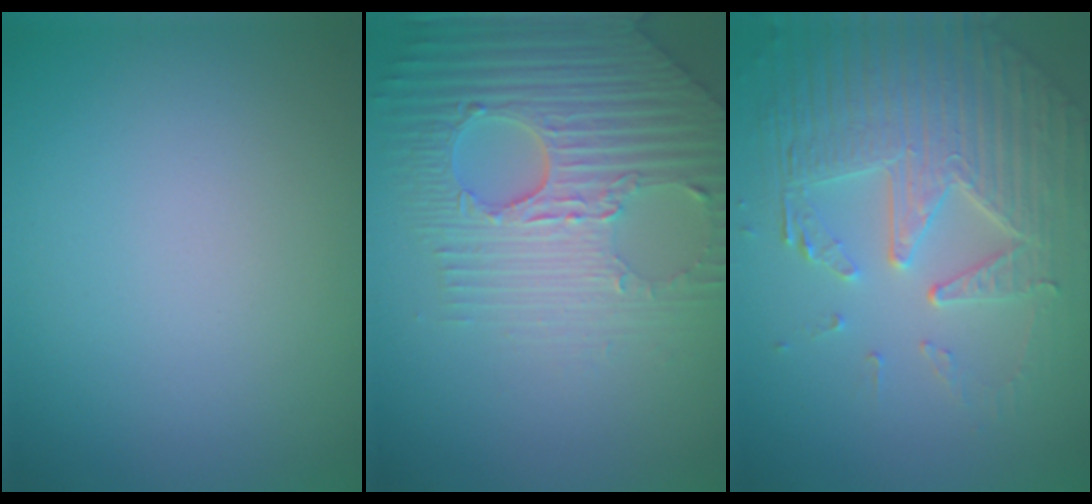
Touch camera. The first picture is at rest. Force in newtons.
{"total": 7.7, "press": 5.5, "slide": 5.4}
{"total": 7.1, "press": 5.3, "slide": 4.7}